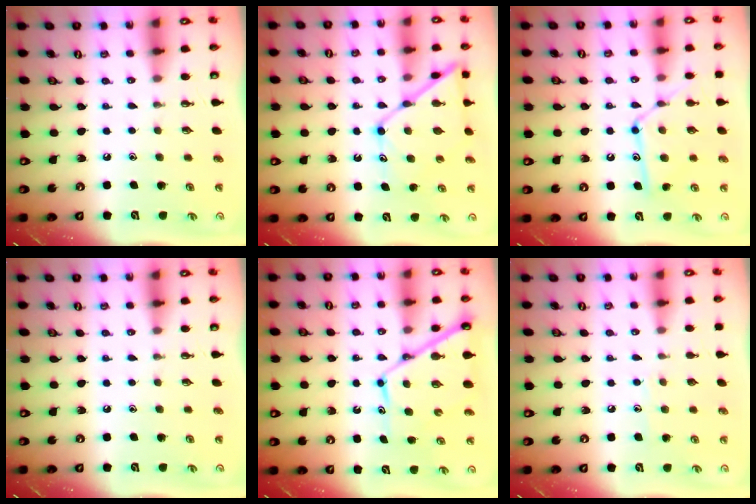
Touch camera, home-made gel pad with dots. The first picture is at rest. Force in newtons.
{"total": 13.8, "press": 13.8, "slide": 1.2}
{"total": 14.0, "press": 13.9, "slide": 1.2}
{"total": 0.0}
{"total": 11.5, "press": 11.5, "slide": 1.1}
{"total": 5.1, "press": 5.1, "slide": 0.5}